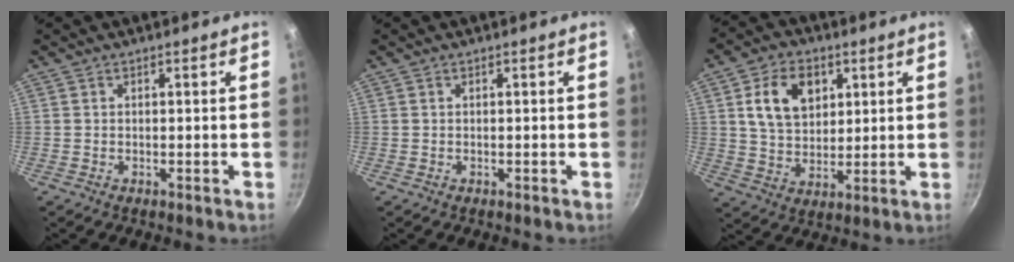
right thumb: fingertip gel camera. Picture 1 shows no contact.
{"total": 0.0}
{"total": 11.7, "force": [3.9, 8.2, 7.4], "torque": [-0.103, -0.009, 0.068]}